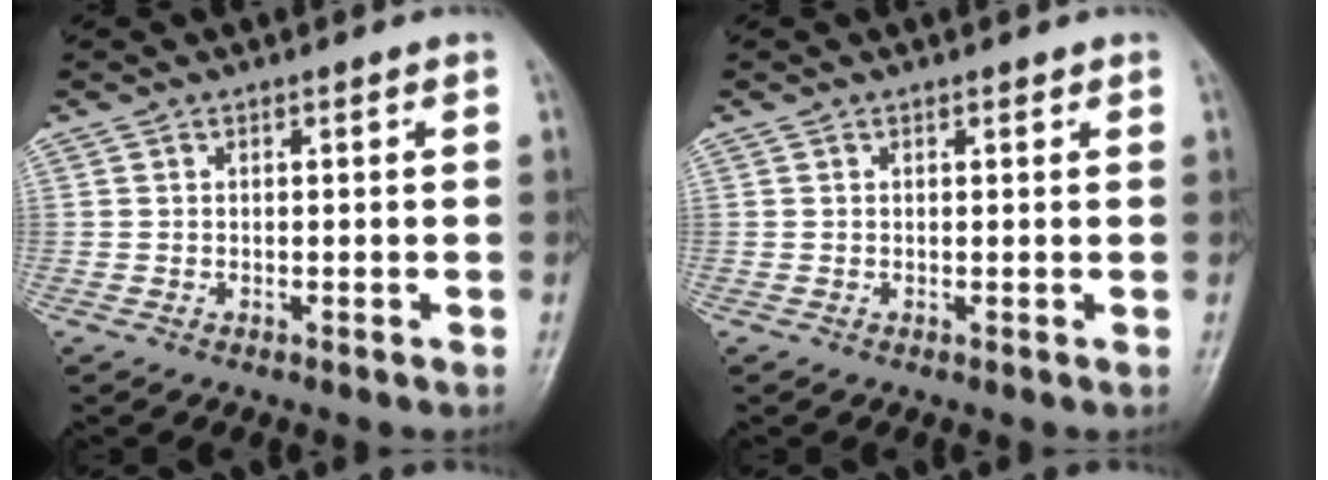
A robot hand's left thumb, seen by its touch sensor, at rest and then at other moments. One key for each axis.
{"total": 0.7, "fx": 0.5, "fy": 0.3, "fz": 0.3, "tx": -0.005, "ty": -0.003, "tz": 0.005}